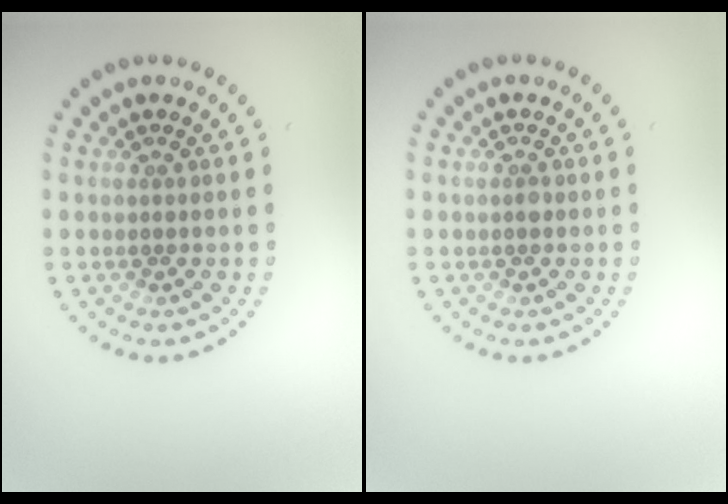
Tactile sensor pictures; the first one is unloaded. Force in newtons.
{"total": 0.5, "press": 0.5, "slide": 0.1}